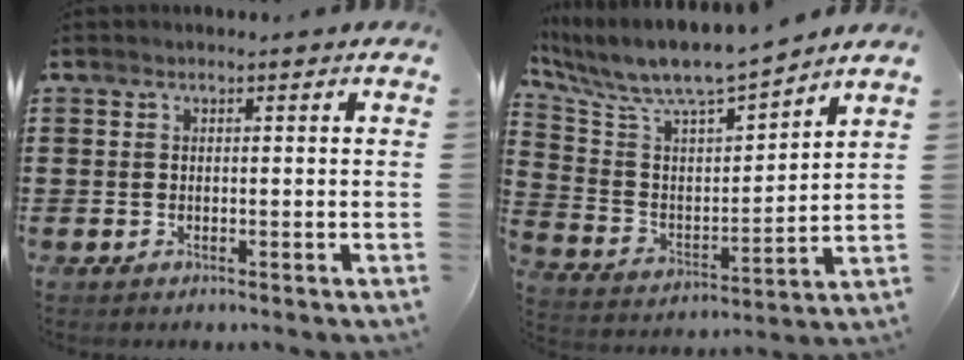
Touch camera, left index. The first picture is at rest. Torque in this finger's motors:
{"motor_torque": [0.12, 0.10, 0.70, 0.19]}